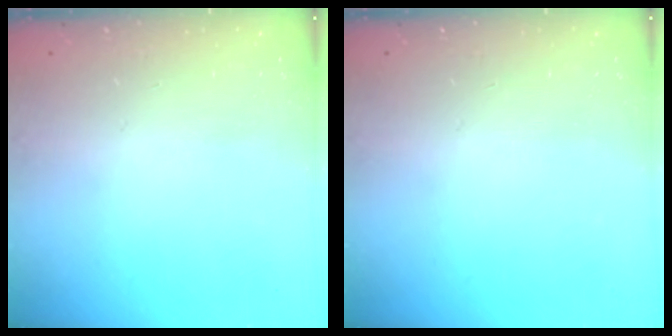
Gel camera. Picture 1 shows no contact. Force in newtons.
{"total": 0.0}